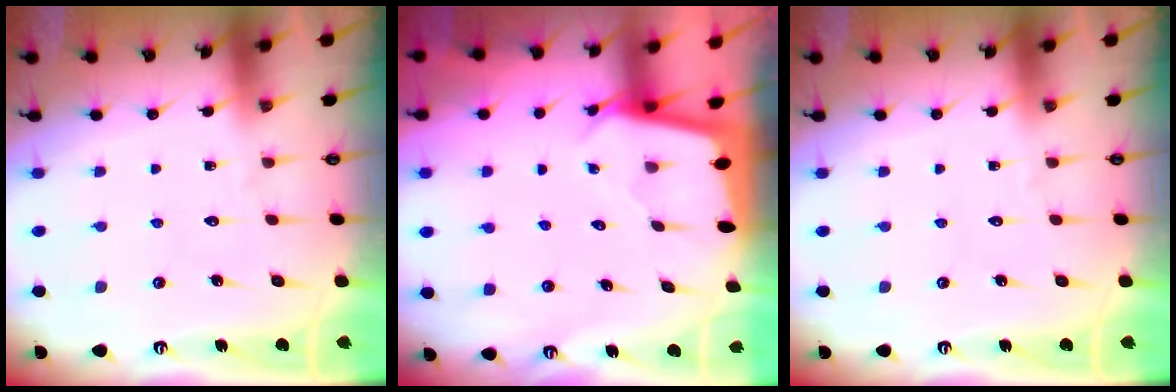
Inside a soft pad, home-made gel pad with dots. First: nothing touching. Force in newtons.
{"total": 2.5, "press": 2.5, "slide": 0.1}
{"total": 0.0}